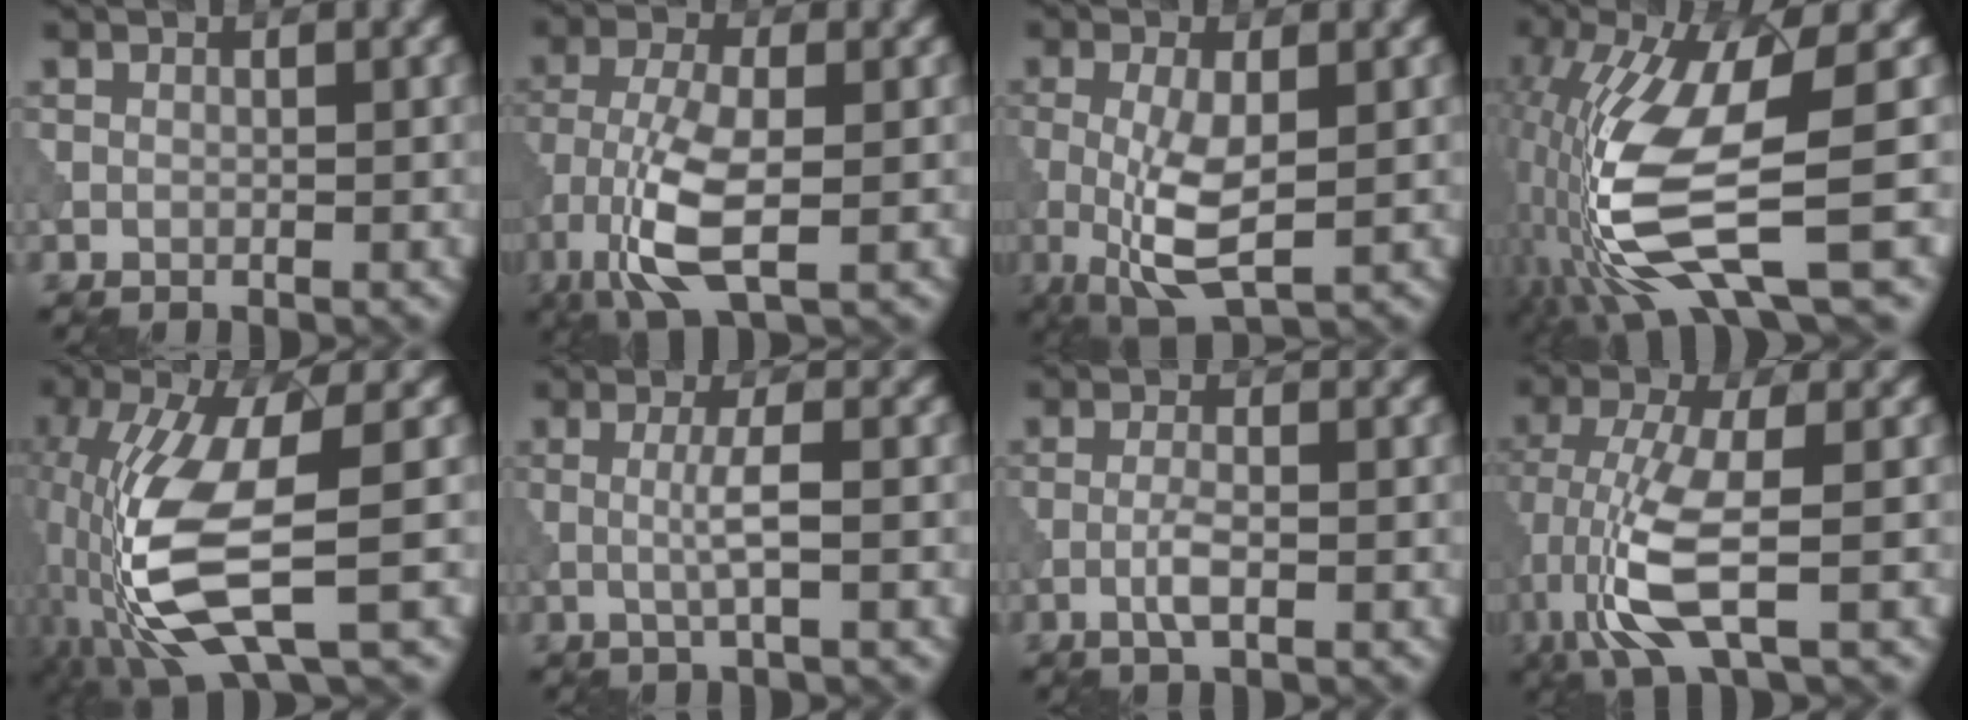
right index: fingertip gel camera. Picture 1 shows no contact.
{"total": 7.2, "force": [-2.8, 2.5, 6.1], "torque": [-0.139, -0.002, -0.062]}
{"total": 5.5, "force": [-0.5, 1.9, 5.2], "torque": [-0.114, -0.013, -0.007]}
{"total": 12.7, "force": [-2.2, 3.7, 12.0], "torque": [-0.251, -0.024, -0.031]}
{"total": 11.3, "force": [-2.7, 3.2, 10.5], "torque": [-0.230, -0.013, -0.047]}
{"total": 2.5, "force": [0.1, 0.3, 2.5], "torque": [-0.050, -0.001, -0.002]}
{"total": 2.0, "force": [-0.6, 0.5, 1.9], "torque": [-0.041, 0.002, -0.016]}
{"total": 7.3, "force": [-2.2, 1.9, 6.6], "torque": [-0.158, -0.008, -0.050]}